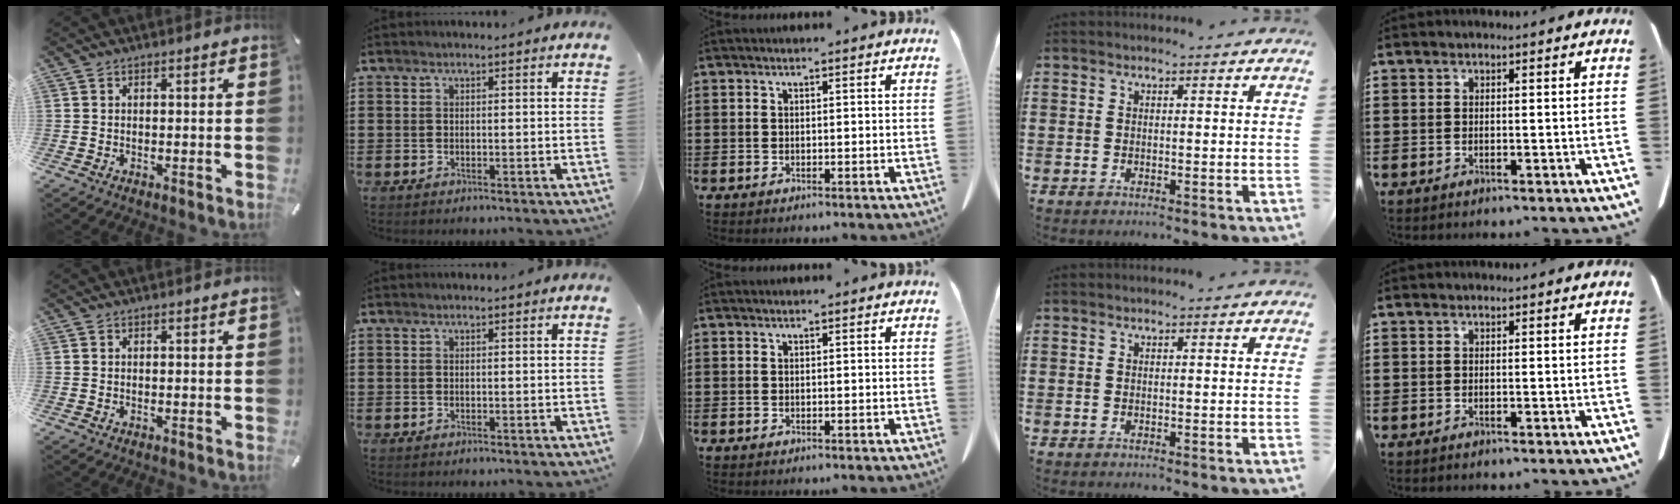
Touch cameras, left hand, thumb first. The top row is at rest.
{}